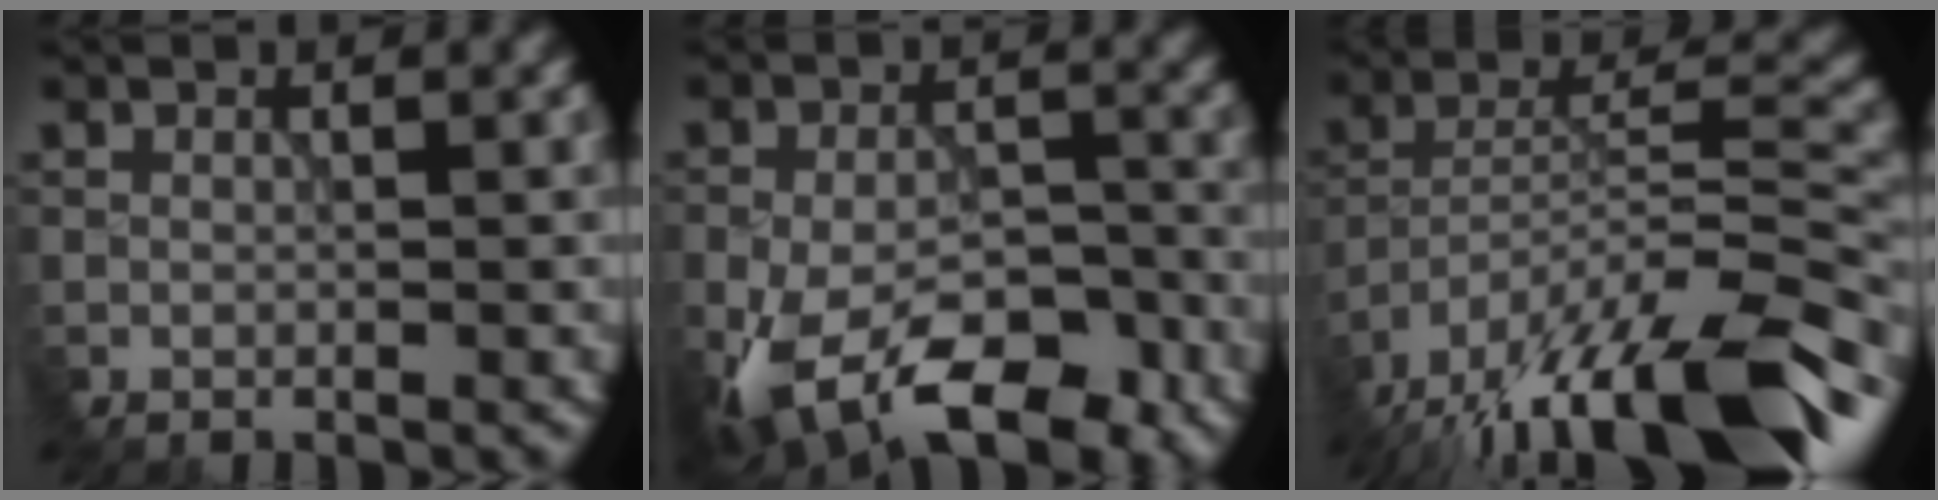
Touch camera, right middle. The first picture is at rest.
{"total": 11.8, "force": [-7.5, 5.2, 7.5], "torque": [-0.161, -0.034, -0.104]}
{"total": 17.2, "force": [-13.7, 4.2, 9.5], "torque": [-0.203, -0.008, -0.198]}